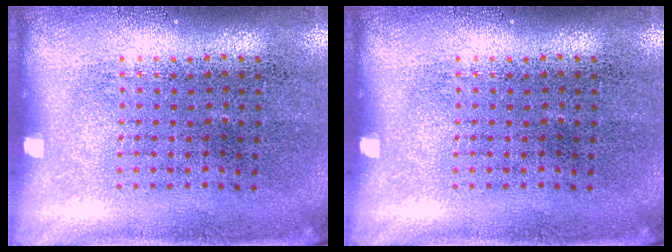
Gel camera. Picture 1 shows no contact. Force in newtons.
{"total": 0.0}